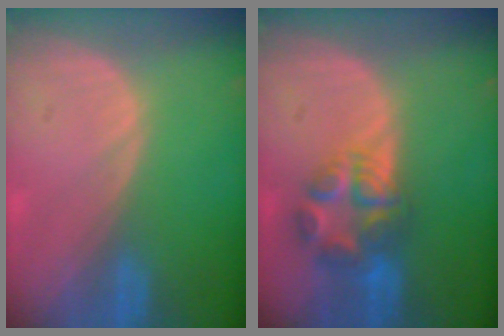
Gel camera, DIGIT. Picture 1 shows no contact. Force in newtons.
{"total": 6.8, "press": 6.5, "slide": 2.1}